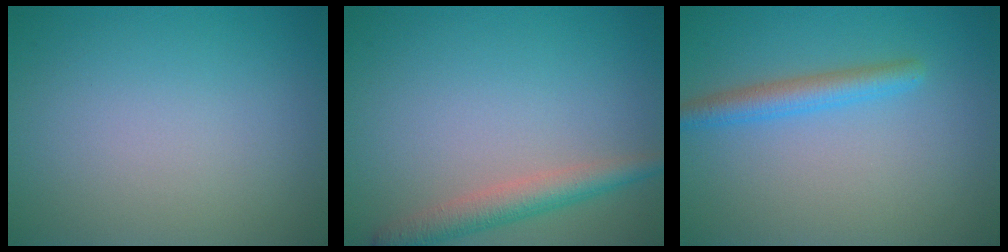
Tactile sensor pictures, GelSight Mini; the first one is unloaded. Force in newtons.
{"total": 3.3, "press": 3.3, "slide": 0.2}
{"total": 2.7, "press": 2.7, "slide": 0.1}